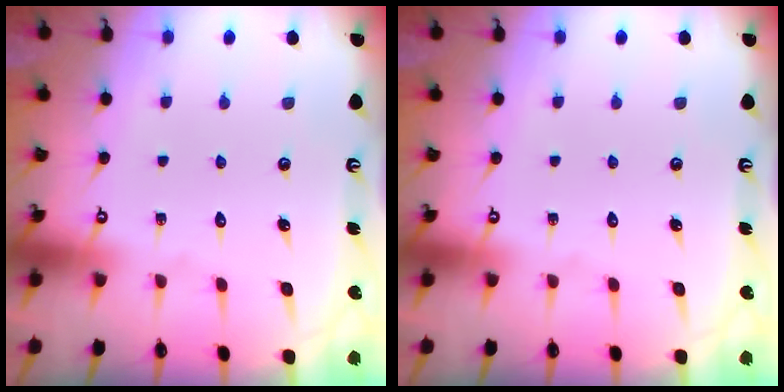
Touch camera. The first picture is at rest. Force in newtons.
{"total": 0.0}